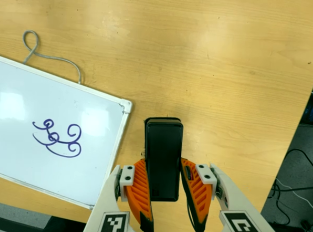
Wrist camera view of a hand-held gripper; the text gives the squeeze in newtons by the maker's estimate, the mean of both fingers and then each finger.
{"total": 4.5, "left": 3.2, "right": 5.8}